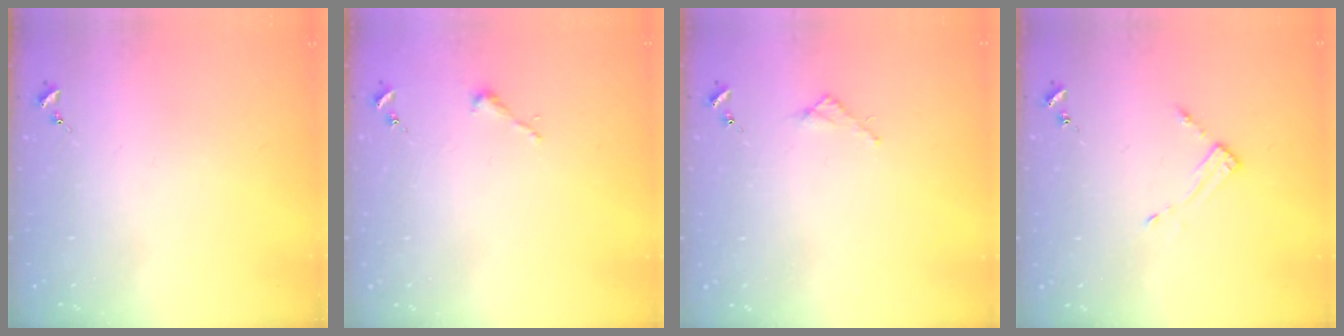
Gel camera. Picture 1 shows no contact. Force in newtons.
{"total": 2.5, "press": 2.5, "slide": 0.2}
{"total": 2.4, "press": 2.3, "slide": 0.3}
{"total": 3.5, "press": 3.5, "slide": 0.3}